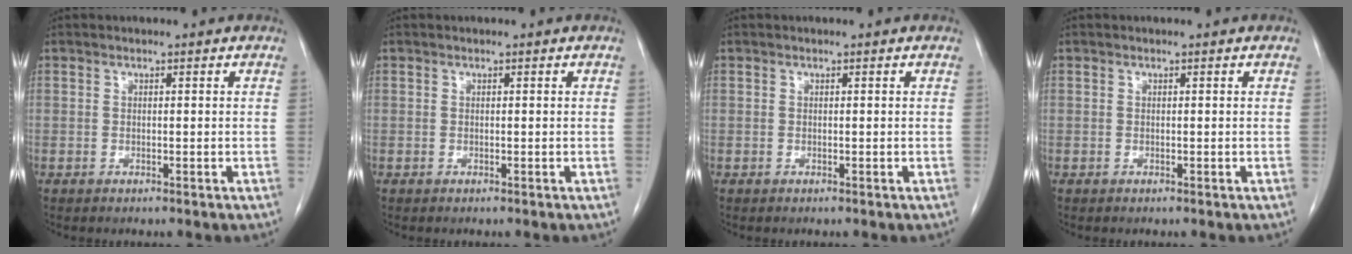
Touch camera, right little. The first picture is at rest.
{"total": 0.0}
{"total": 0.0}
{"total": 0.0}